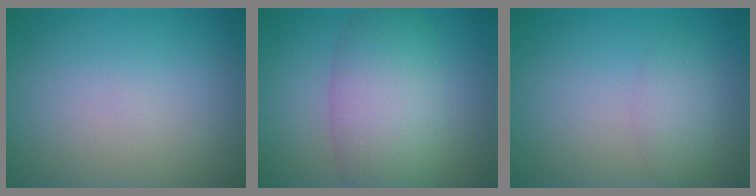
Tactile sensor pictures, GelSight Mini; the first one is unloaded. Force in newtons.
{"total": 7.1, "press": 7.1, "slide": 0.2}
{"total": 1.8, "press": 1.8, "slide": 0.1}